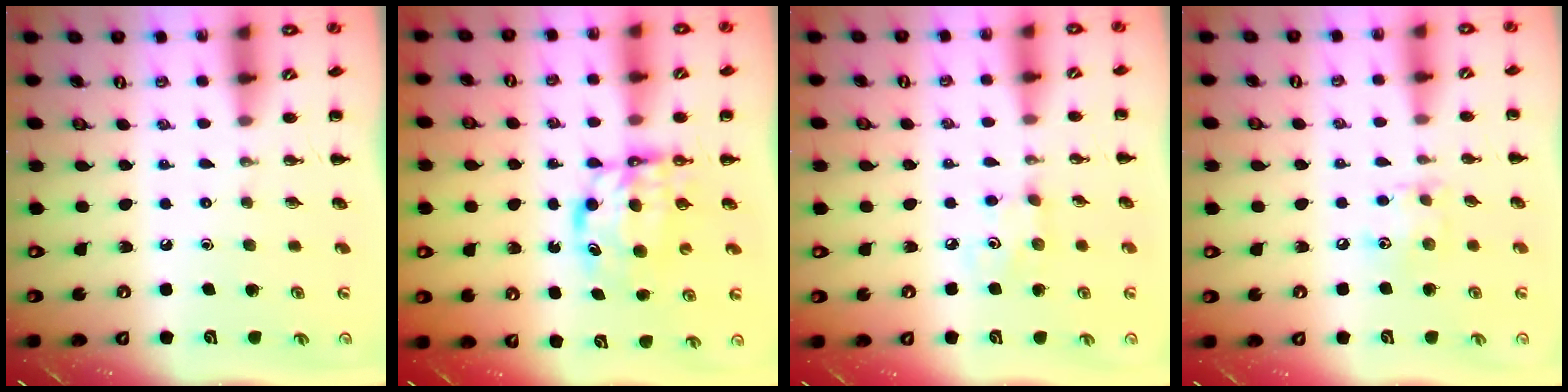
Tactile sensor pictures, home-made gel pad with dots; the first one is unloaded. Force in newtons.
{"total": 6.5, "press": 6.4, "slide": 0.9}
{"total": 3.0, "press": 2.8, "slide": 0.9}
{"total": 7.6, "press": 7.5, "slide": 1.0}